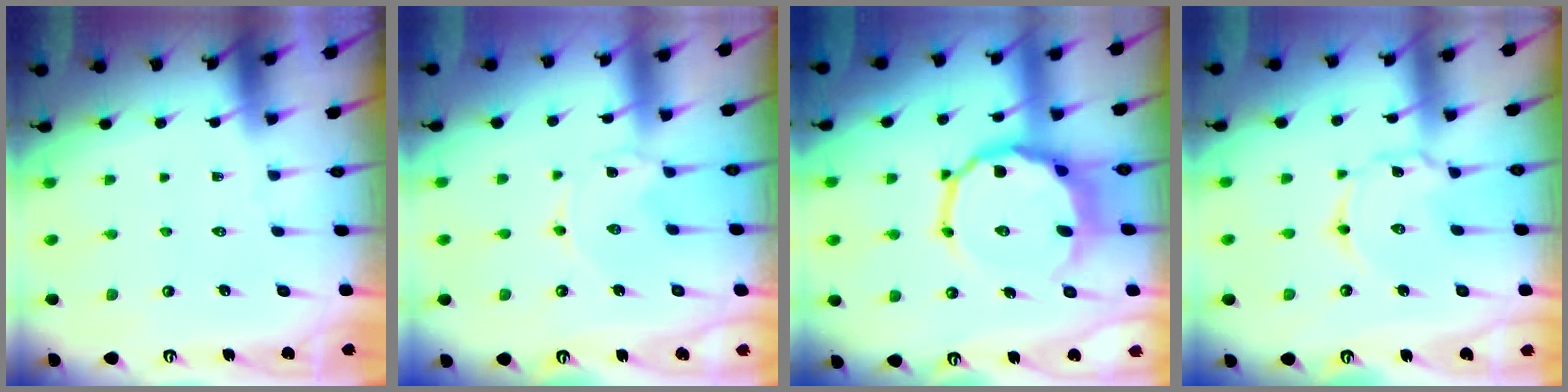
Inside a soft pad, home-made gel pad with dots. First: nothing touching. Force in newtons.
{"total": 0.0}
{"total": 13.0, "press": 12.5, "slide": 3.5}
{"total": 3.1, "press": 3.1, "slide": 0.4}